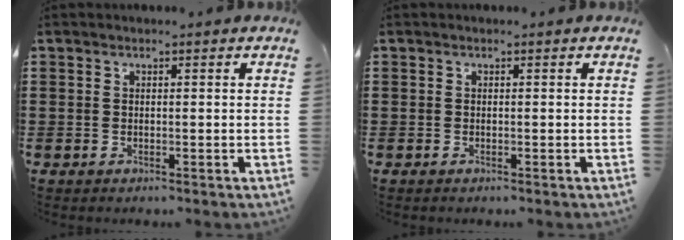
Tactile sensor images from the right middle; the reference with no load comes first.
{"total": 0.0}